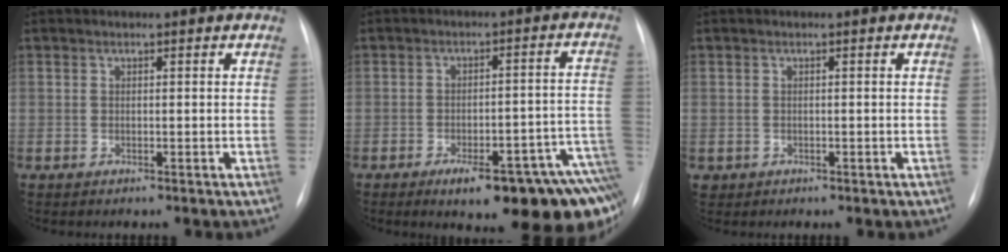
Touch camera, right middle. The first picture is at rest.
{"total": 19.2, "force": [-12.6, 4.0, 13.9], "torque": [-0.082, 0.029, -0.154]}
{"total": 0.7, "force": [-0.3, 0.7, 0.1], "torque": [-0.003, 0.004, -0.001]}